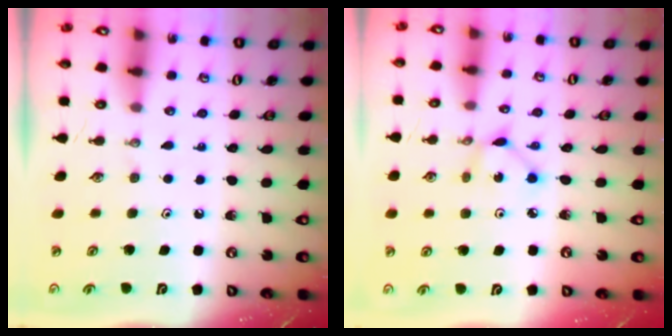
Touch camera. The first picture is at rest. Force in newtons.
{"total": 2.9, "press": 2.9, "slide": 0.1}